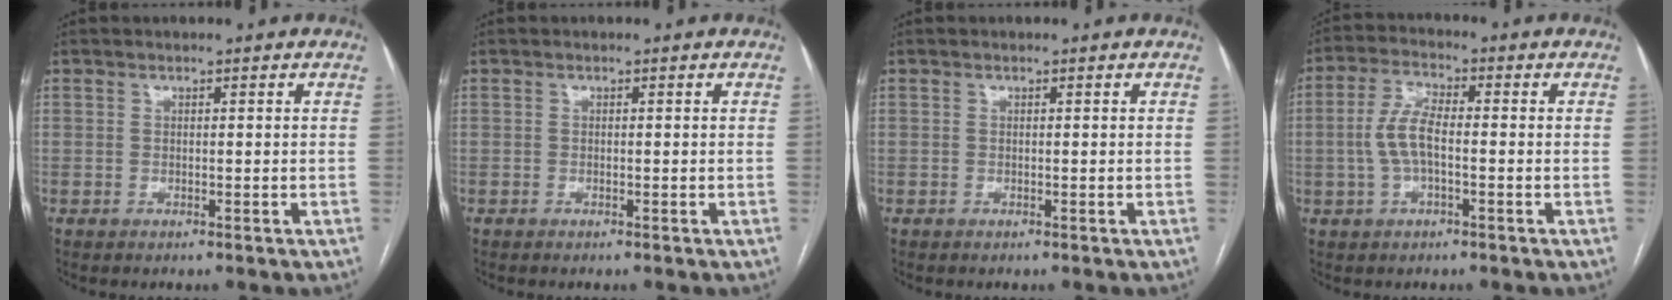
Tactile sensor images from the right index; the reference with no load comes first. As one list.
[{"total": 0.0}, {"total": 0.0}, {"total": 6.5, "force": [-0.6, 2.3, 6.0], "torque": [-0.133, 0.014, -0.013]}]